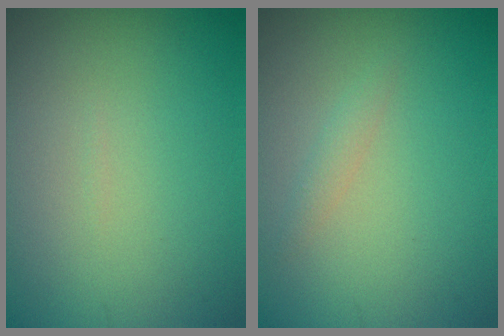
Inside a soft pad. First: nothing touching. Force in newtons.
{"total": 0.9, "press": 0.9, "slide": 0.1}